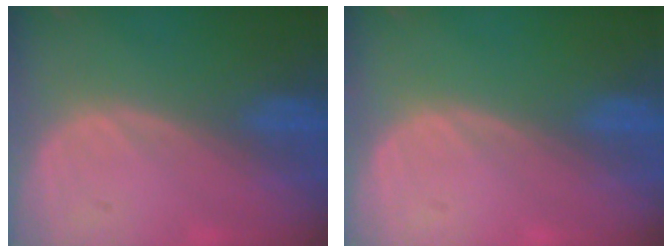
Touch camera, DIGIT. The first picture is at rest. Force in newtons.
{"total": 0.0}